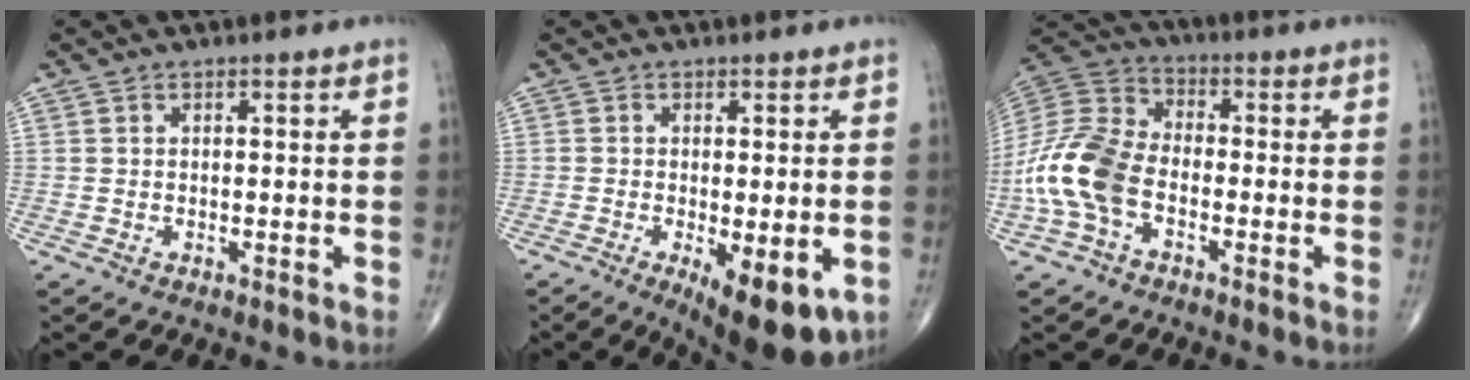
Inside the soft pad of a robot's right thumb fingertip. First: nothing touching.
{"total": 11.2, "force": [-4.3, 4.3, 9.5], "torque": [-0.128, -0.016, -0.055]}
{"total": 13.9, "force": [-4.0, 8.7, 10.1], "torque": [-0.214, 0.033, -0.087]}